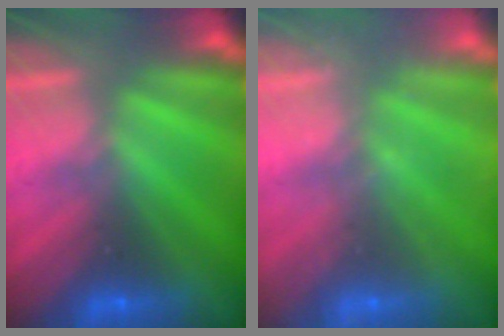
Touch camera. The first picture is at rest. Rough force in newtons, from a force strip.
{"total": 2.4}